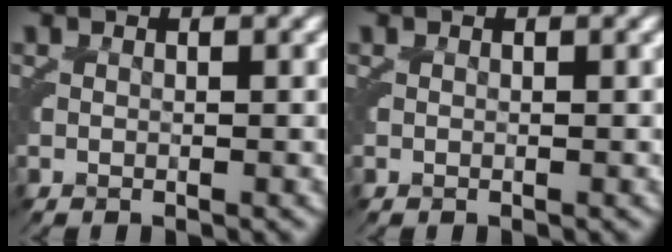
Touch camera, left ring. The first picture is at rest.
{"total": 0.0}